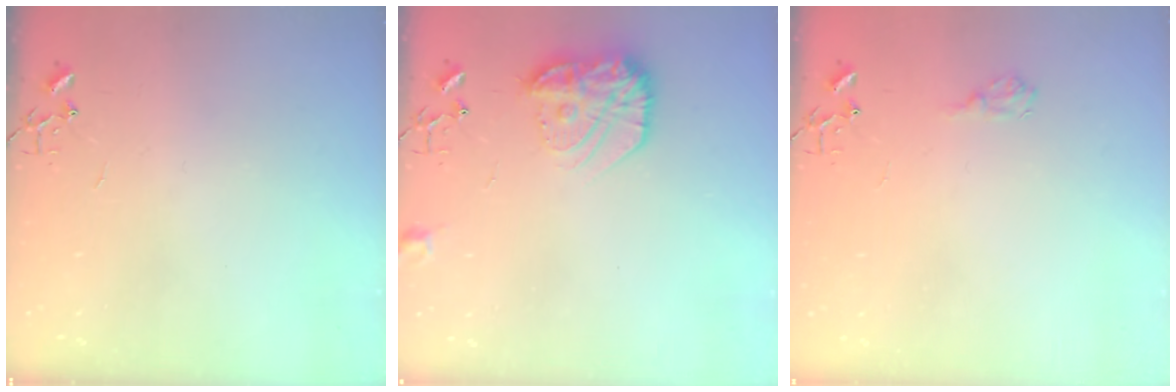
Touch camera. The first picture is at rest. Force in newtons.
{"total": 15.1, "press": 15.0, "slide": 1.0}
{"total": 6.8, "press": 6.8, "slide": 0.9}